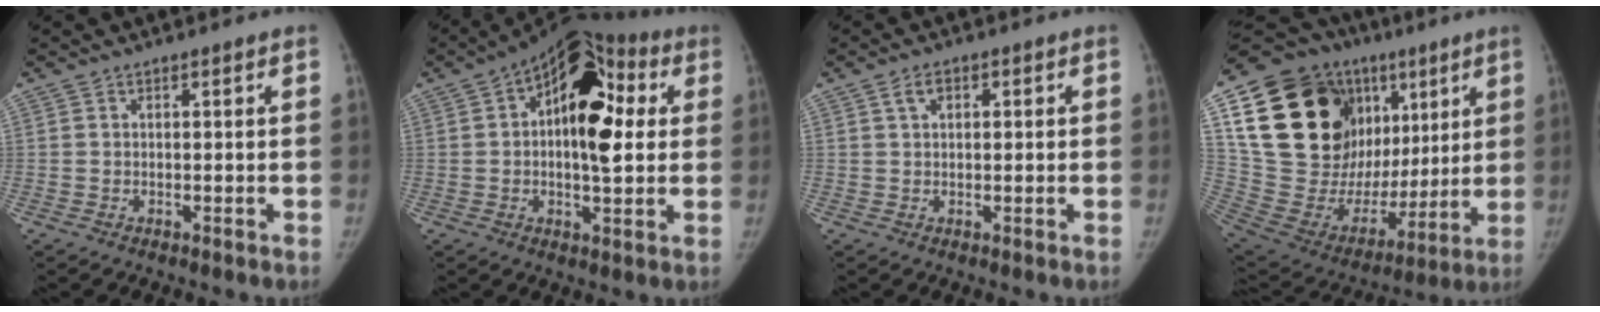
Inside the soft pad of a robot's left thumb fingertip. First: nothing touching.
{"total": 17.6, "force": [3.0, 9.0, 14.8], "torque": [-0.190, 0.026, 0.033]}
{"total": 3.1, "force": [0.9, 2.1, 2.0], "torque": [-0.026, 0.006, 0.012]}
{"total": 34.7, "force": [11.1, 21.4, 25.0], "torque": [-0.389, 0.031, 0.205]}